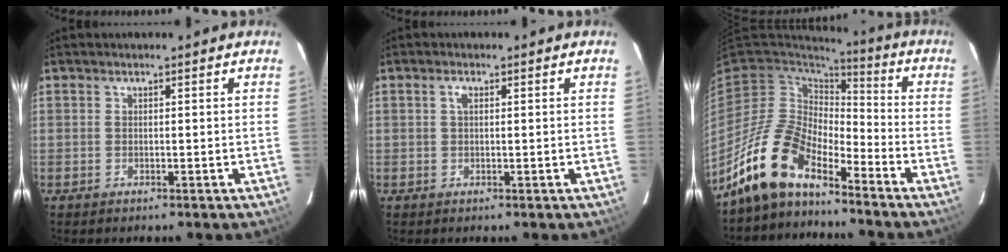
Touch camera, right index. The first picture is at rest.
{"total": 1.2, "force": [0.4, 0.6, 0.9], "torque": [-0.020, 0.004, 0.005]}
{"total": 13.4, "force": [-10.8, 4.8, 6.3], "torque": [-0.123, 0.004, -0.214]}